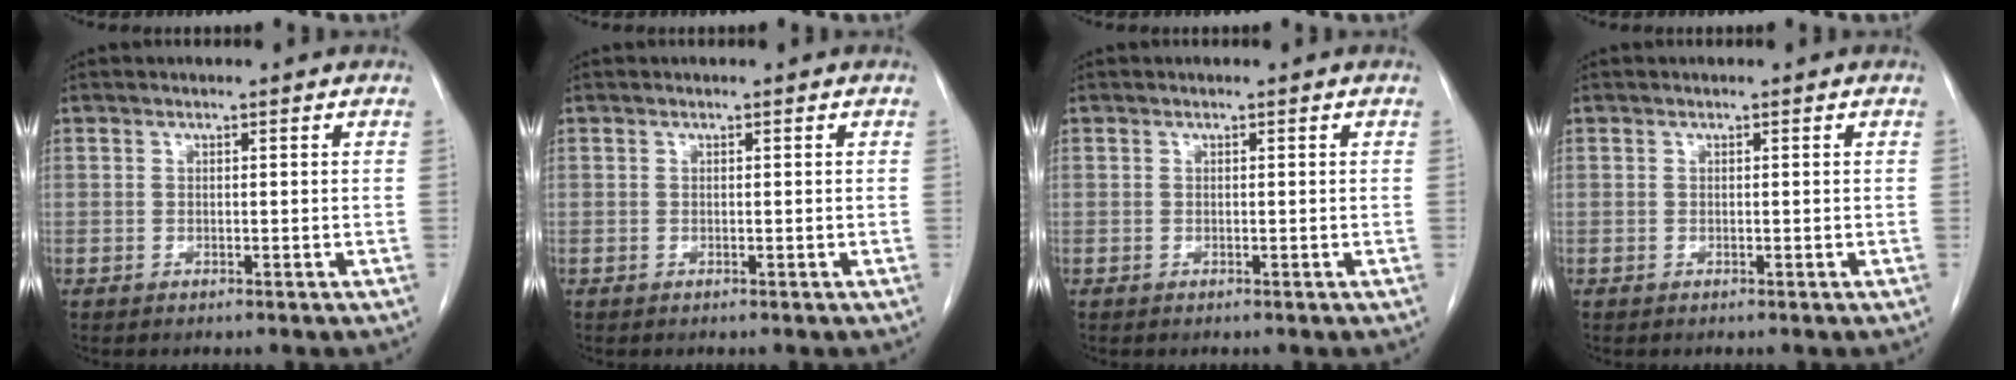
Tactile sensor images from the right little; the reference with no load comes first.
{"total": 0.0}
{"total": 0.0}
{"total": 0.0}